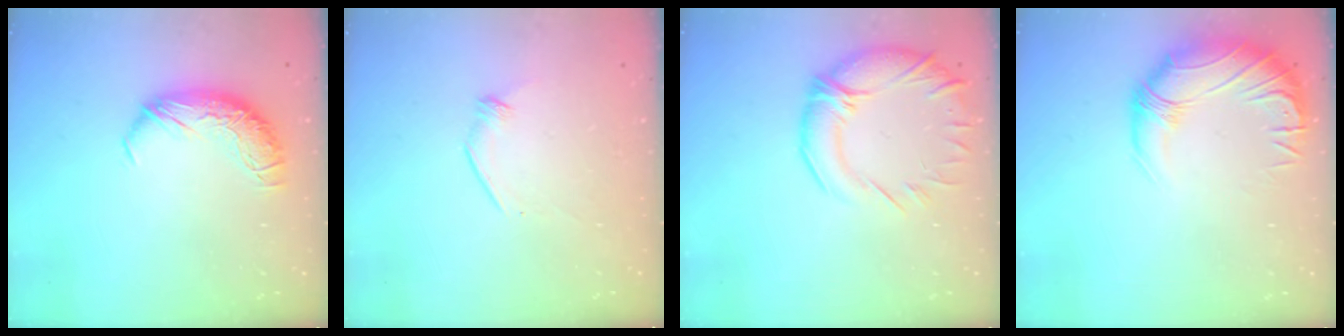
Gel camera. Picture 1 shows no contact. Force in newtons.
{"total": 6.2, "press": 6.1, "slide": 1.0}
{"total": 7.7, "press": 6.0, "slide": 4.9}
{"total": 2.9, "press": 0.4, "slide": 2.9}